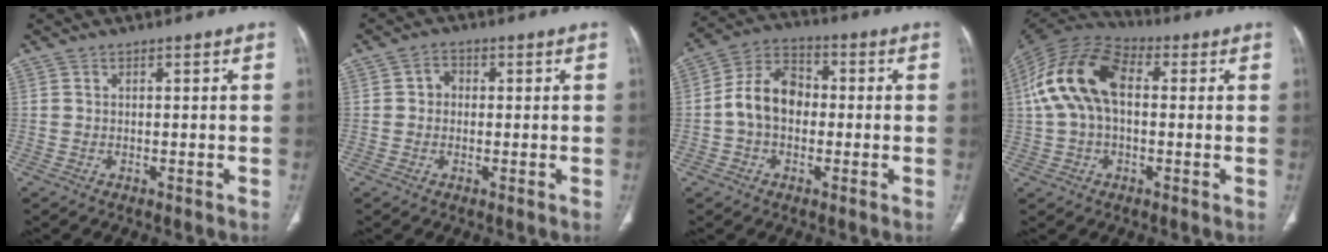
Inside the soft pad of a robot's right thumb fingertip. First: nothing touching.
{"total": 2.7, "force": [0.1, 2.4, 1.3], "torque": [-0.007, 0.009, -0.003]}
{"total": 10.1, "force": [-0.7, 7.2, 7.0], "torque": [-0.115, 0.031, -0.025]}
{"total": 15.9, "force": [1.9, 9.6, 12.5], "torque": [-0.248, 0.039, 0.025]}